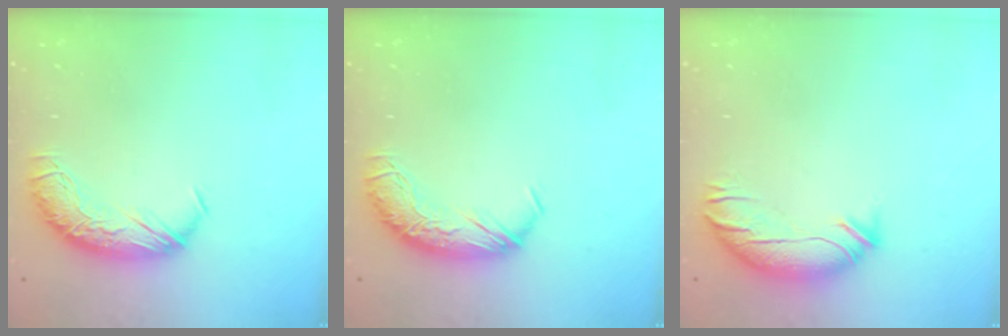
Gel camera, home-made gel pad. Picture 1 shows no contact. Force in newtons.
{"total": 0.0}
{"total": 2.7, "press": 2.1, "slide": 1.7}